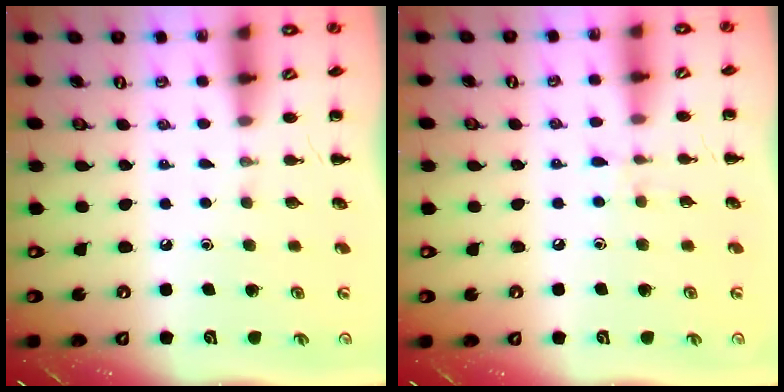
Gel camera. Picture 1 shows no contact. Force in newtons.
{"total": 4.4, "press": 4.1, "slide": 1.6}